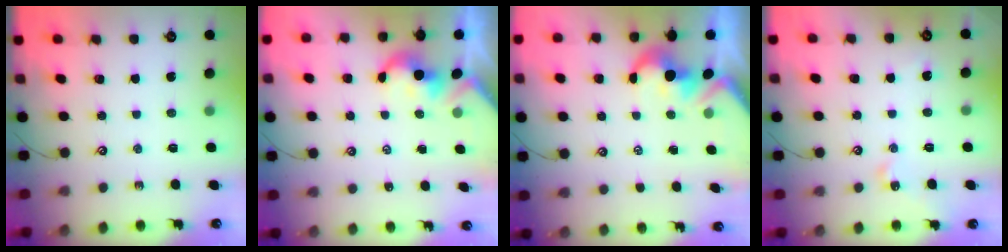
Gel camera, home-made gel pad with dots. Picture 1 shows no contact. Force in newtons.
{"total": 1.3, "press": 1.3, "slide": 0.2}
{"total": 1.7, "press": 1.4, "slide": 1.0}
{"total": 1.9, "press": 1.9, "slide": 0.2}